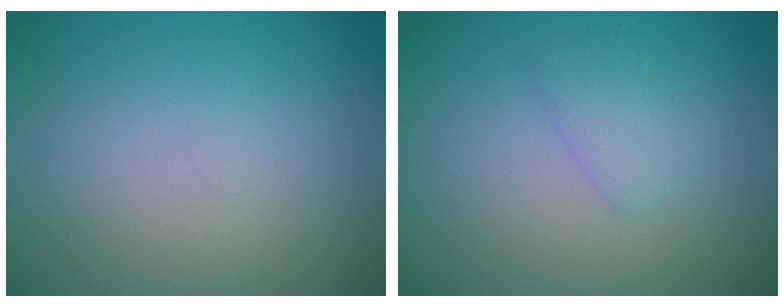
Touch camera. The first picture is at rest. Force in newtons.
{"total": 1.7, "press": 1.7, "slide": 0.1}